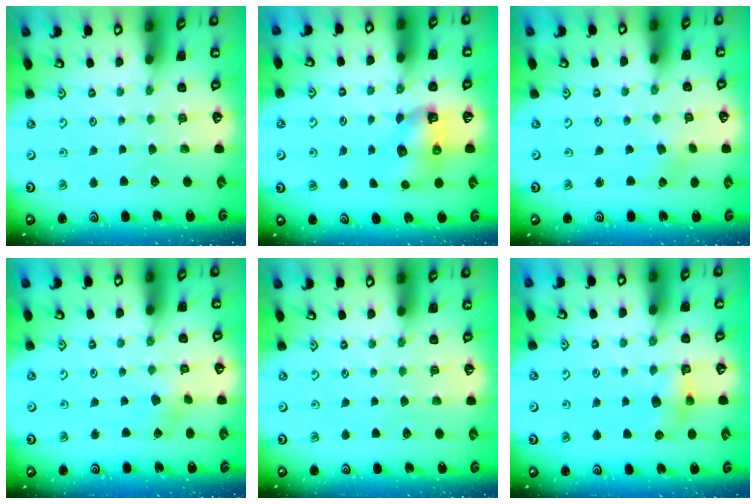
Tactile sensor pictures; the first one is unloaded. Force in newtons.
{"total": 6.9, "press": 6.8, "slide": 0.9}
{"total": 2.6, "press": 2.6, "slide": 0.6}
{"total": 3.6, "press": 3.5, "slide": 0.6}
{"total": 0.0}
{"total": 6.5, "press": 6.5, "slide": 0.7}